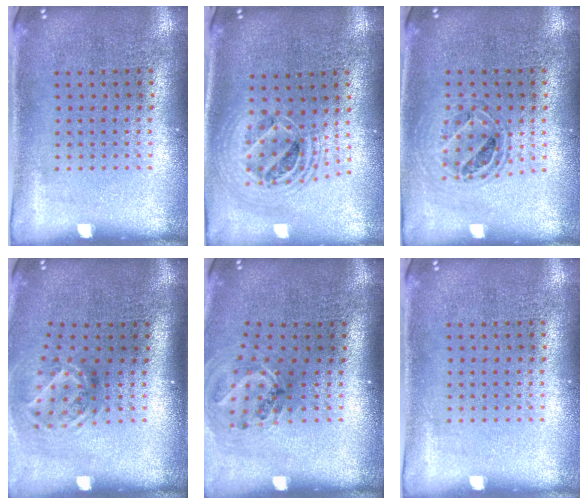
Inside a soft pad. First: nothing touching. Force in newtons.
{"total": 2.1, "press": 1.7, "slide": 1.2}
{"total": 0.8, "press": 0.8, "slide": 0.1}
{"total": 1.9, "press": 1.3, "slide": 1.5}
{"total": 1.2, "press": 1.0, "slide": 0.6}
{"total": 0.0}